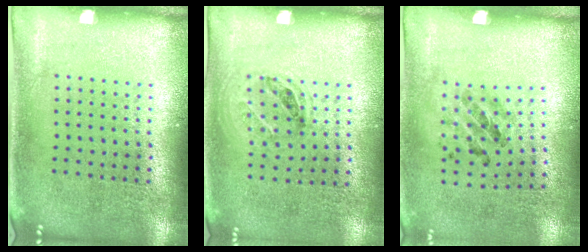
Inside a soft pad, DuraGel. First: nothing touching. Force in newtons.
{"total": 1.0, "press": 0.7, "slide": 0.6}
{"total": 1.2, "press": 0.7, "slide": 1.0}